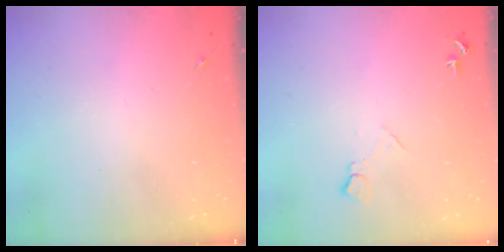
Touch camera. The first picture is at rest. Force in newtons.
{"total": 7.4, "press": 7.3, "slide": 0.9}